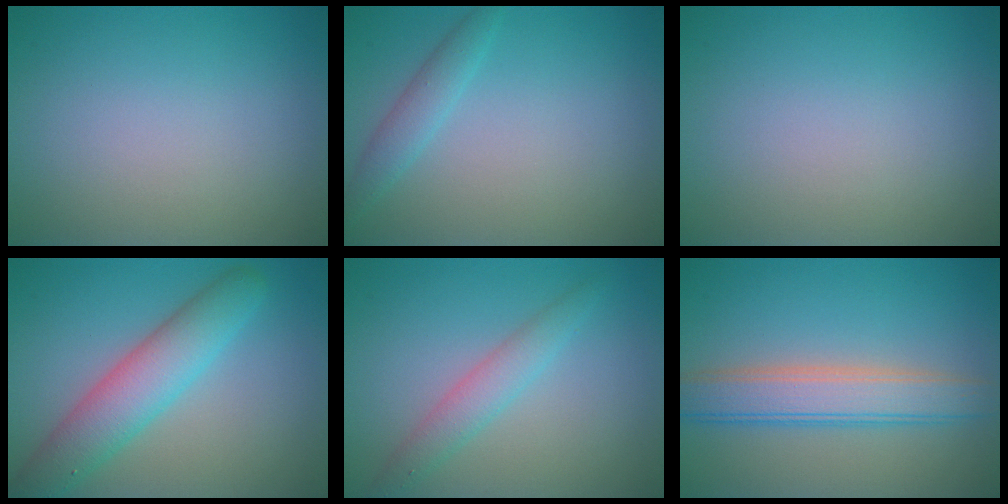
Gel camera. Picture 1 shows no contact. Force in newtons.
{"total": 1.8, "press": 1.8, "slide": 0.1}
{"total": 0.0}
{"total": 5.7, "press": 5.7, "slide": 0.1}
{"total": 2.5, "press": 2.5, "slide": 0.1}
{"total": 4.9, "press": 4.9, "slide": 0.3}